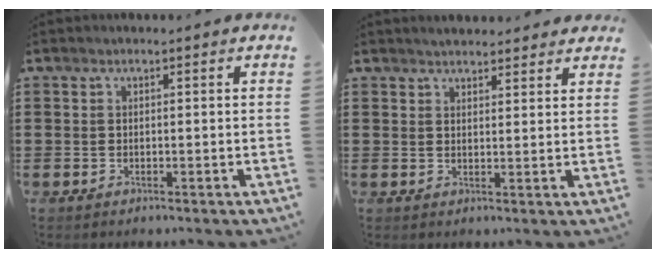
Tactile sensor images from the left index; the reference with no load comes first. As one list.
[{"total": 2.3, "force": [2.3, 0.3, 0.0], "torque": [-0.007, -0.001, 0.043]}]